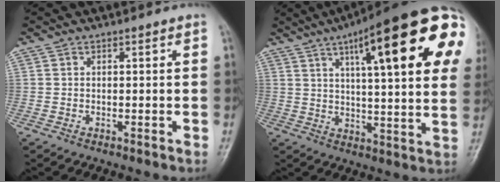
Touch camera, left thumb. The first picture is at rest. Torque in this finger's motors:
{"motor_torque": [2.51, 2.50, 1.93, -0.84, 0.25]}